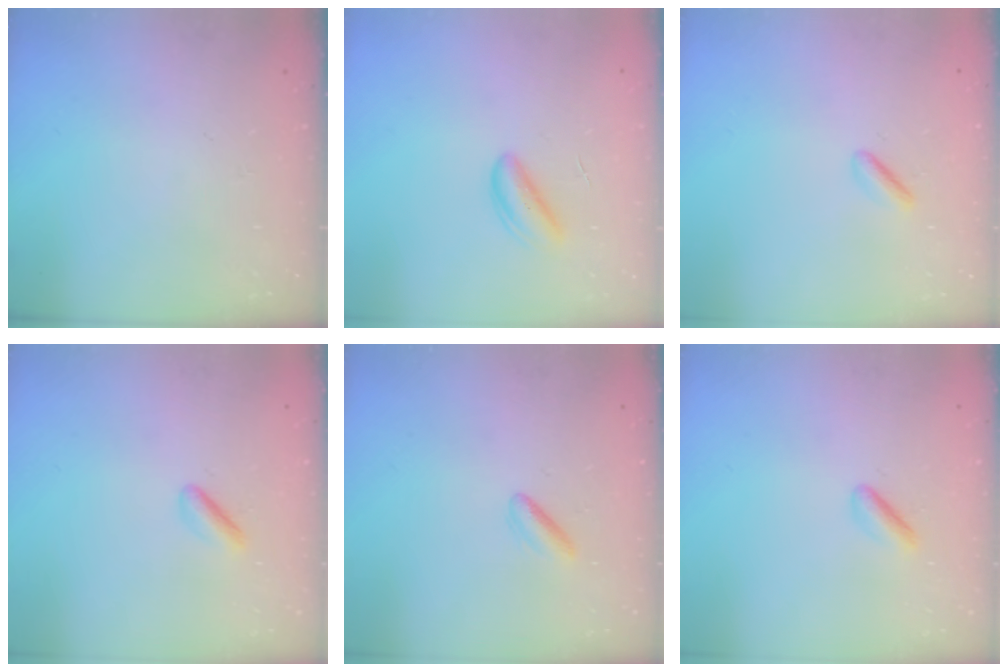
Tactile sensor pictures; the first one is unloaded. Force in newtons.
{"total": 2.7, "press": 2.6, "slide": 0.4}
{"total": 1.4, "press": 1.1, "slide": 0.8}
{"total": 1.8, "press": 1.5, "slide": 0.9}
{"total": 3.9, "press": 3.7, "slide": 1.2}
{"total": 1.8, "press": 1.5, "slide": 0.9}